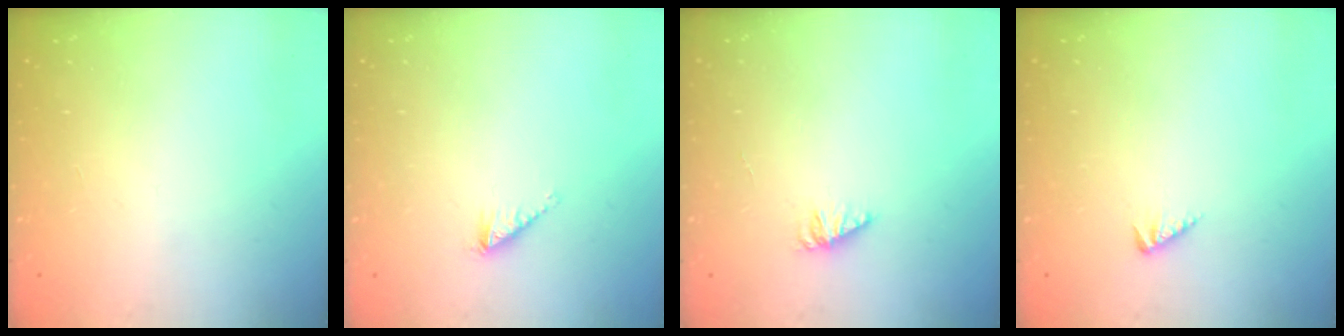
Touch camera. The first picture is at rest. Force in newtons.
{"total": 0.5, "press": 0.5, "slide": 0.1}
{"total": 1.6, "press": 1.6, "slide": 0.2}
{"total": 2.0, "press": 1.9, "slide": 0.3}